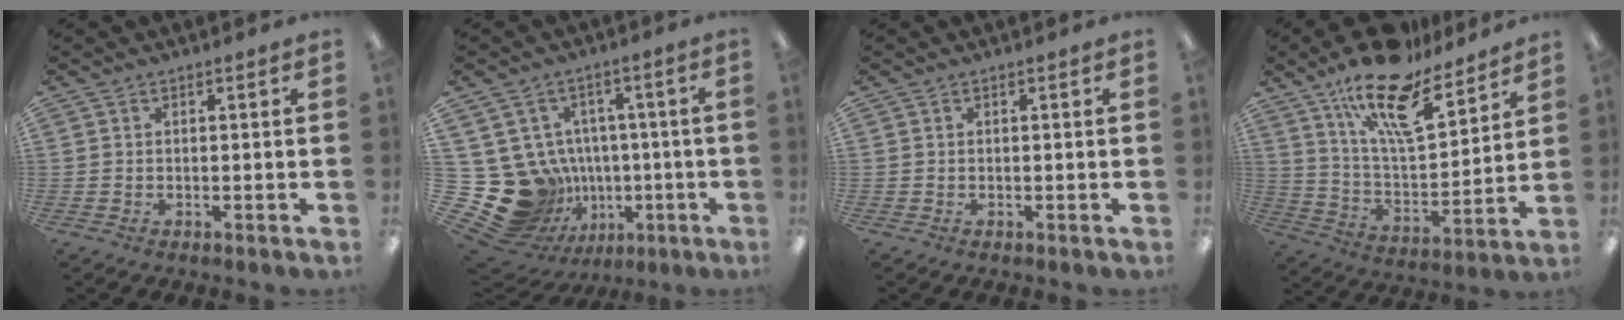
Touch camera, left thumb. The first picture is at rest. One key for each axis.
{"total": 18.4, "fx": -2.3, "fy": 16.7, "fz": 7.5, "tx": -0.164, "ty": -0.012, "tz": 0.011}
{"total": 0.0}
{"total": 19.8, "fx": 14.0, "fy": 7.0, "fz": 12.0, "tx": -0.206, "ty": -0.084, "tz": 0.242}